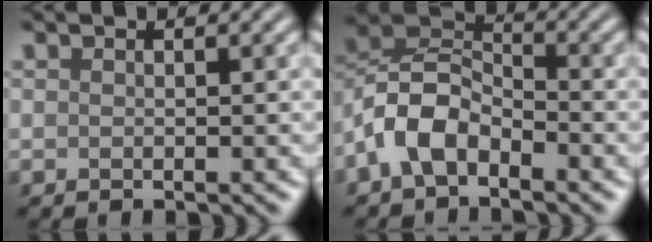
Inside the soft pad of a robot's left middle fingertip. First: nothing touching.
{"total": 6.0, "force": [-3.1, 3.5, 3.8], "torque": [-0.080, 0.012, -0.074]}